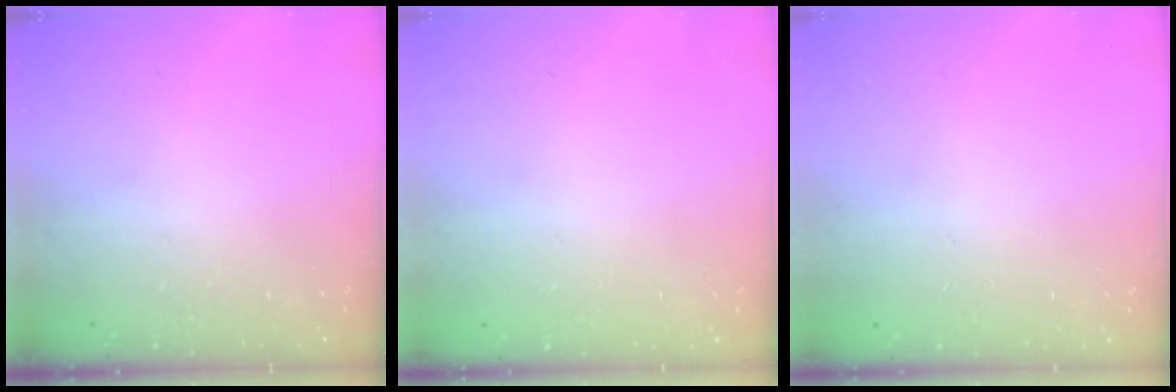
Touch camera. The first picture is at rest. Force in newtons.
{"total": 0.0}
{"total": 0.0}